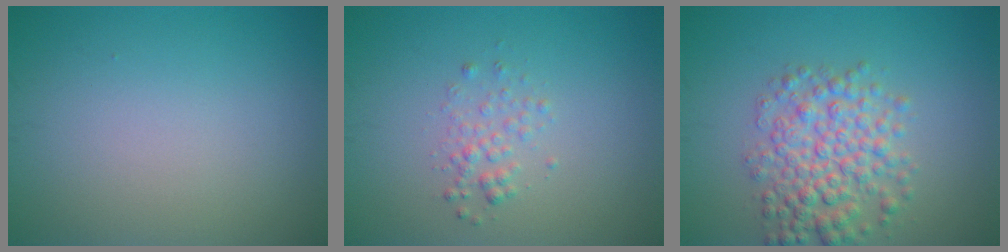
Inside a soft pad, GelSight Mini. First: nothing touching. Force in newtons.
{"total": 1.5, "press": 1.5, "slide": 0.1}
{"total": 5.3, "press": 5.3, "slide": 0.1}